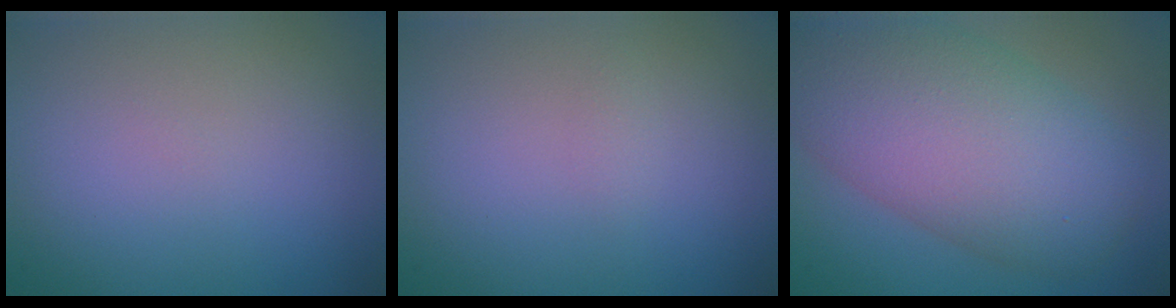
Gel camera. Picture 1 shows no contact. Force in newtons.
{"total": 0.5, "press": 0.5, "slide": 0.1}
{"total": 10.9, "press": 10.9, "slide": 0.5}